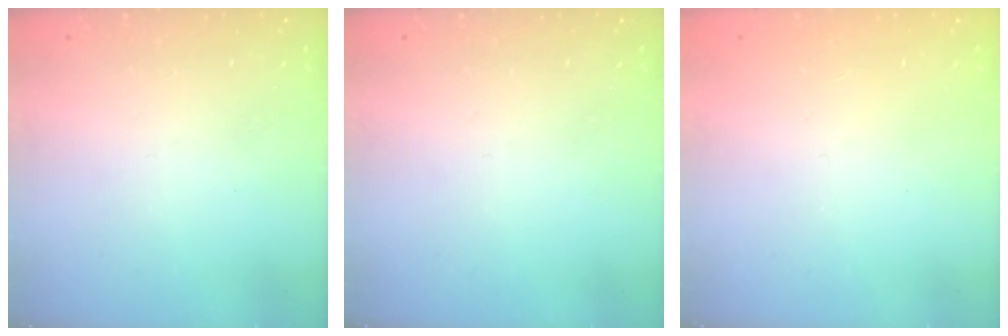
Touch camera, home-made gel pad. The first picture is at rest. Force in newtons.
{"total": 0.0}
{"total": 0.9, "press": 0.9, "slide": 0.1}